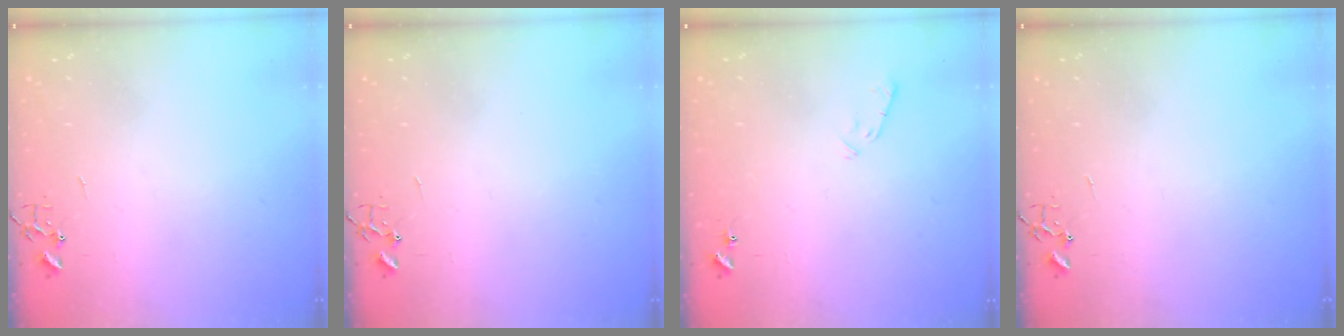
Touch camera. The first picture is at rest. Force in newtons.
{"total": 0.0}
{"total": 4.5, "press": 4.5, "slide": 0.4}
{"total": 0.0}